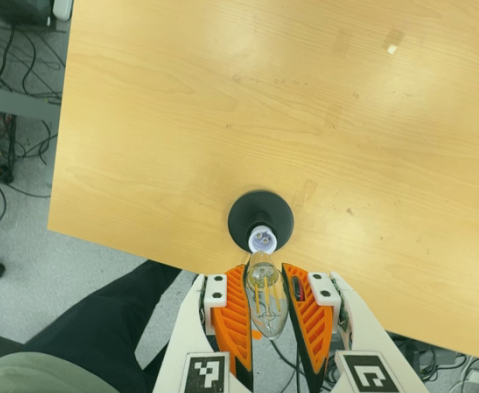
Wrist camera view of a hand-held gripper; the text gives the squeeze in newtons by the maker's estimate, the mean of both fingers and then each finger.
{"total": 18.5, "left": 19.0, "right": 18.1}